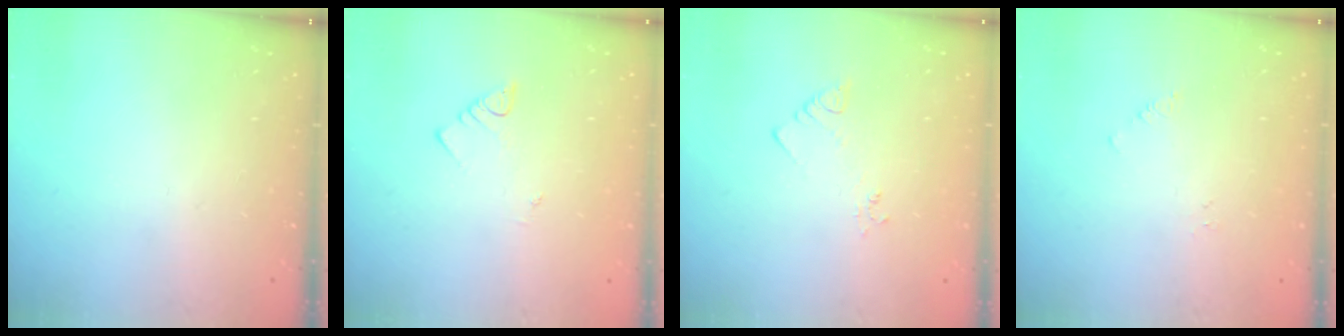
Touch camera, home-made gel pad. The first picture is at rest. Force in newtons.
{"total": 2.1, "press": 2.1, "slide": 0.4}
{"total": 2.6, "press": 2.6, "slide": 0.3}
{"total": 2.2, "press": 2.2, "slide": 0.2}